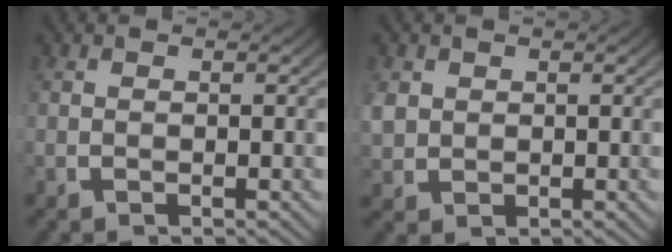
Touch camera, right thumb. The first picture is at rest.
{"total": 2.6, "force": [0.5, 2.3, 1.0], "torque": [-0.033, -0.010, 0.020]}